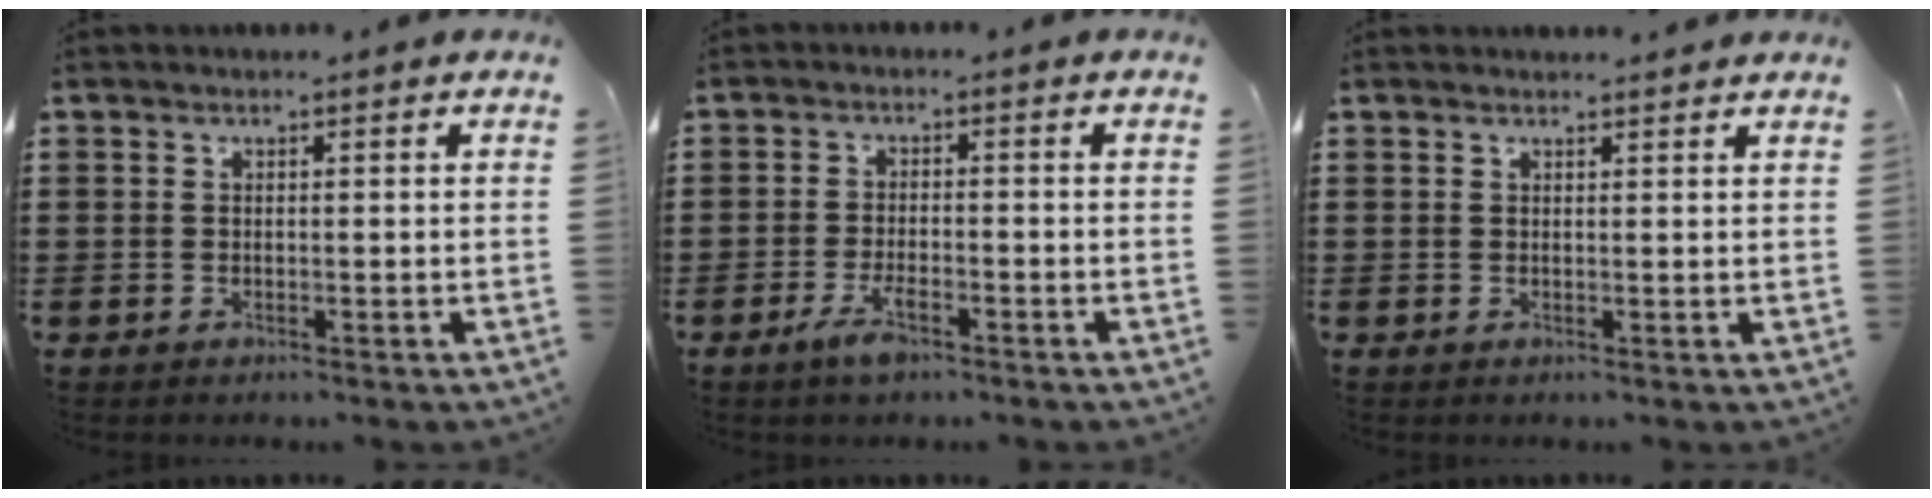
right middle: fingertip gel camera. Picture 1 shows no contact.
{"total": 4.1, "force": [-2.3, 1.1, 3.1], "torque": [-0.065, 0.000, -0.045]}
{"total": 1.2, "force": [1.2, 0.1, 0.1], "torque": [0.004, -0.003, 0.020]}